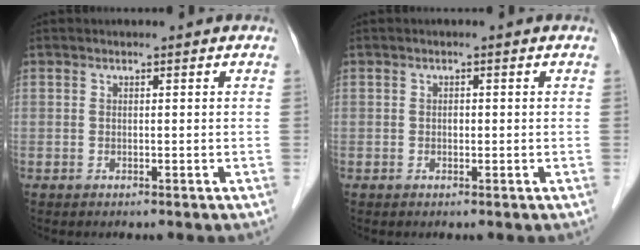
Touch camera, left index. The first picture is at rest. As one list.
[{"total": 0.6, "force": [0.0, 0.4, 0.4], "torque": [-0.008, 0.002, -0.002]}]